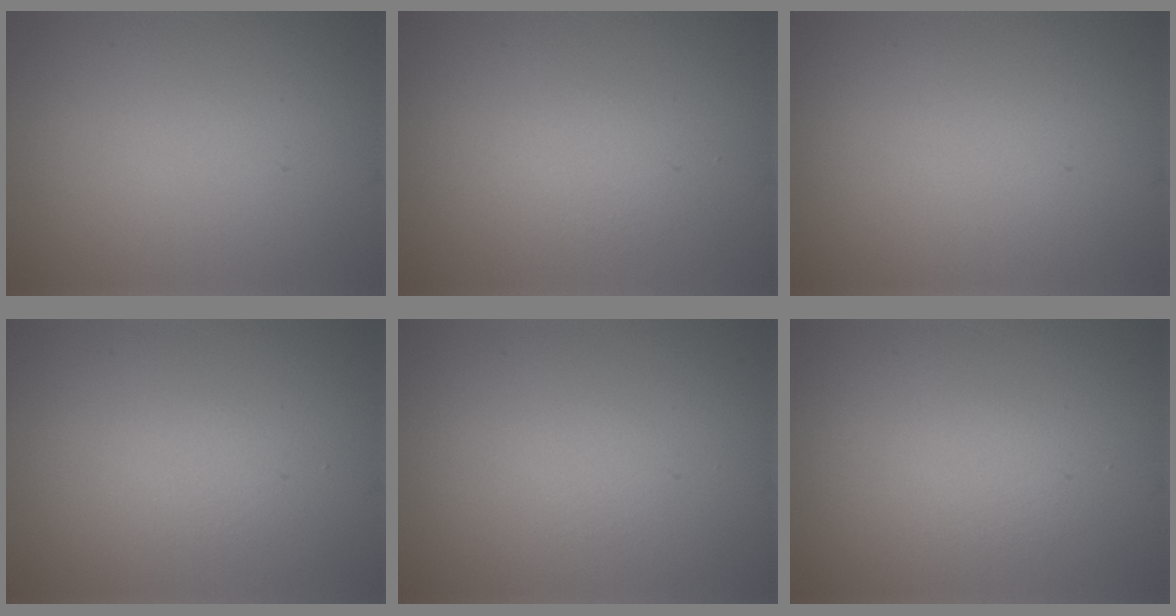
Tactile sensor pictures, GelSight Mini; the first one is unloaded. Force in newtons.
{"total": 1.5, "press": 1.5, "slide": 0.1}
{"total": 0.0}
{"total": 1.2, "press": 1.2, "slide": 0.0}
{"total": 0.0}
{"total": 1.2, "press": 1.2, "slide": 0.0}